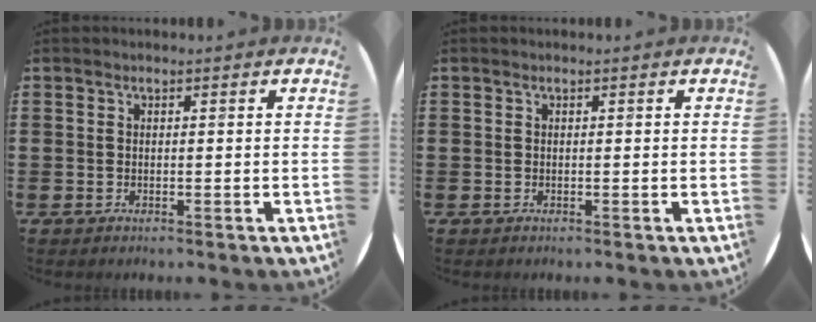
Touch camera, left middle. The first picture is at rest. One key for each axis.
{"total": 0.0}